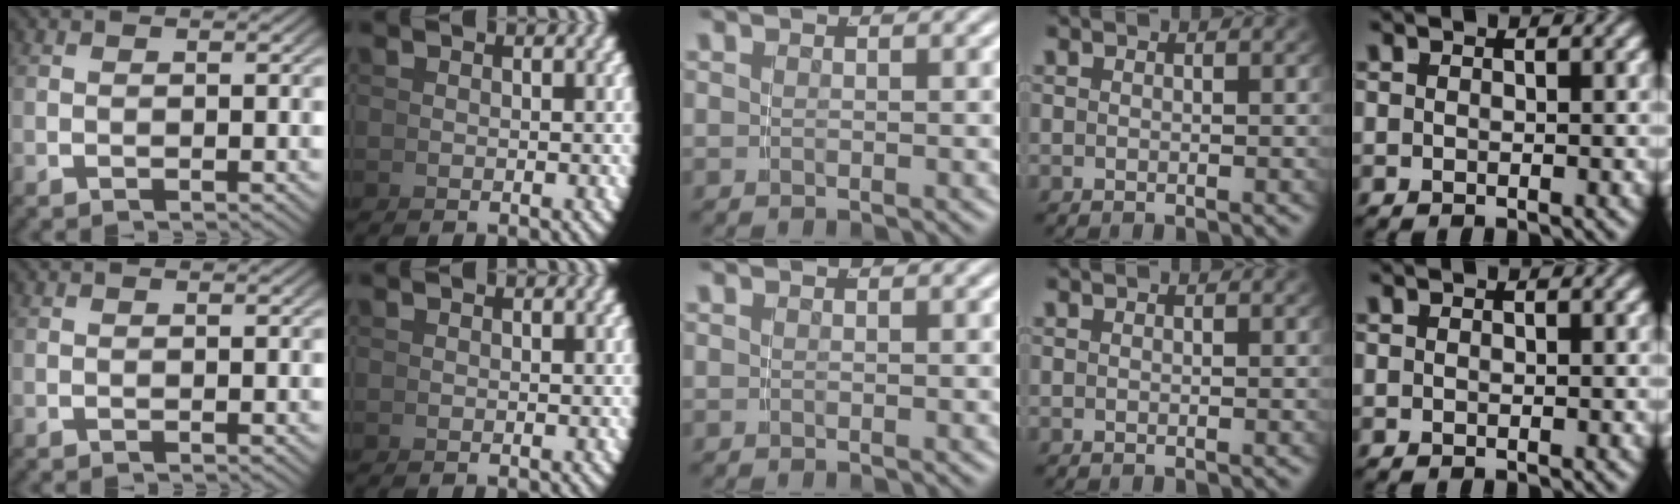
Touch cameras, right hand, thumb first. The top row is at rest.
{}